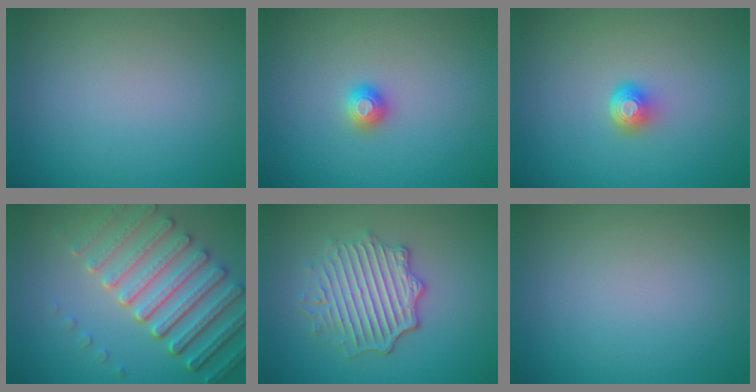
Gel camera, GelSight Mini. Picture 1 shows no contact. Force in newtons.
{"total": 1.1, "press": 1.1, "slide": 0.0}
{"total": 2.1, "press": 1.4, "slide": 1.6}
{"total": 7.4, "press": 5.5, "slide": 4.9}
{"total": 4.9, "press": 4.1, "slide": 2.6}
{"total": 0.0}